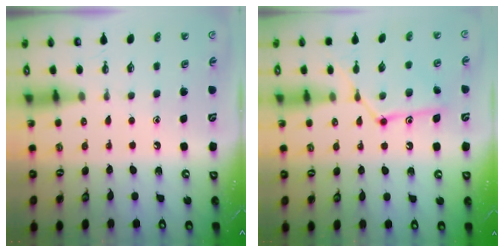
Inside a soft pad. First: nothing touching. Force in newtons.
{"total": 12.5, "press": 12.5, "slide": 0.5}